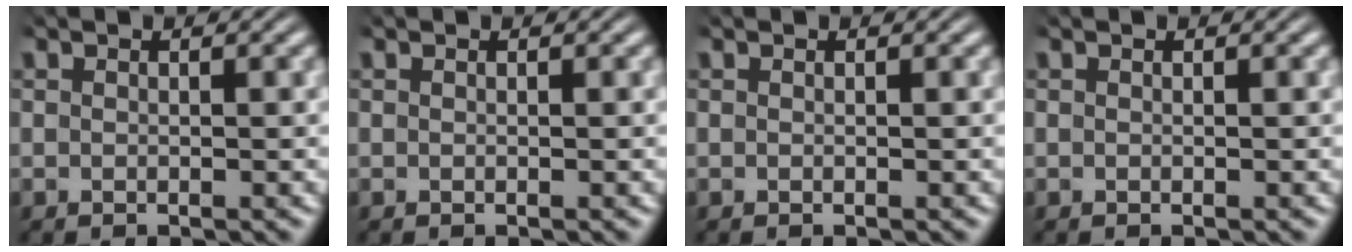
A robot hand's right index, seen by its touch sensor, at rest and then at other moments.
{"total": 0.0}
{"total": 0.0}
{"total": 0.0}